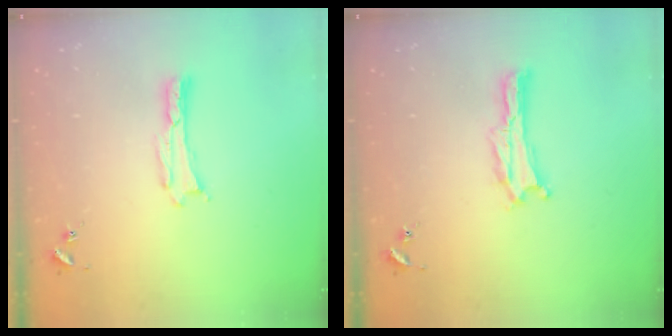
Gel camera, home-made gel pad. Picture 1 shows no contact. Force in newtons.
{"total": 0.0}